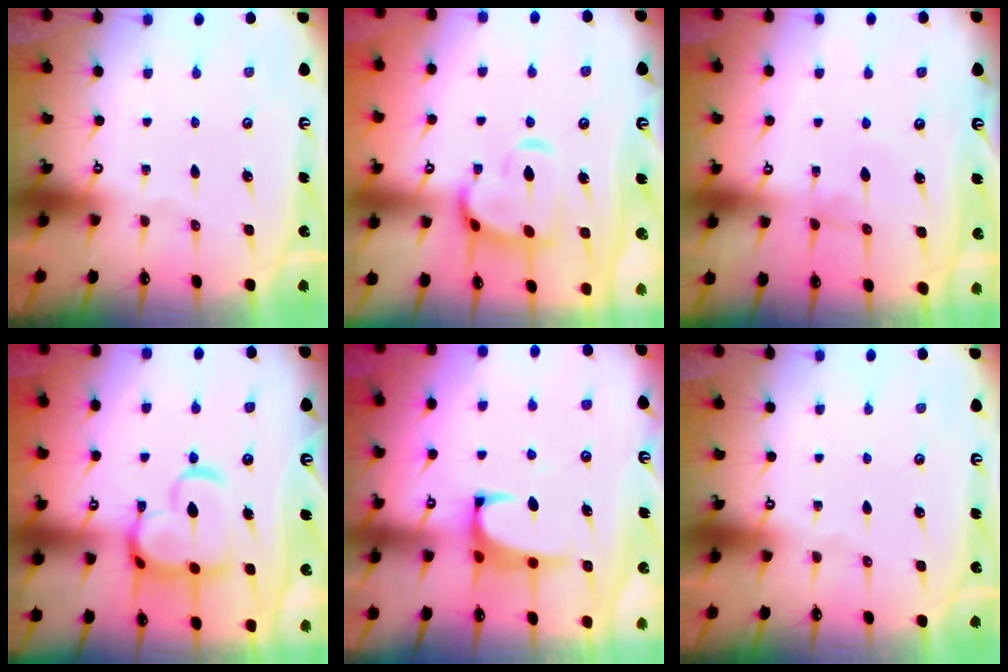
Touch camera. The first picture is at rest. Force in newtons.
{"total": 5.0, "press": 5.0, "slide": 0.7}
{"total": 0.7, "press": 0.6, "slide": 0.3}
{"total": 7.6, "press": 7.5, "slide": 1.4}
{"total": 0.9, "press": 0.6, "slide": 0.6}
{"total": 0.0}